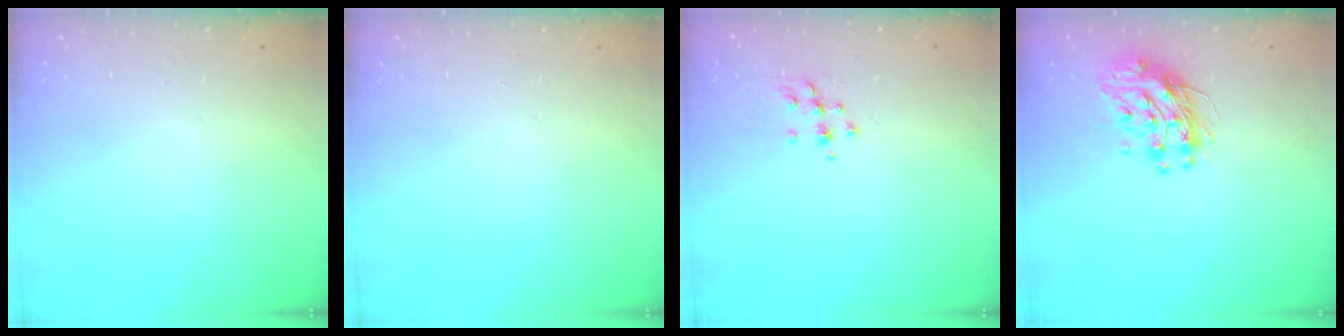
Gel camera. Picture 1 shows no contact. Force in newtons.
{"total": 0.0}
{"total": 6.3, "press": 6.2, "slide": 0.9}
{"total": 10.2, "press": 10.2, "slide": 0.8}